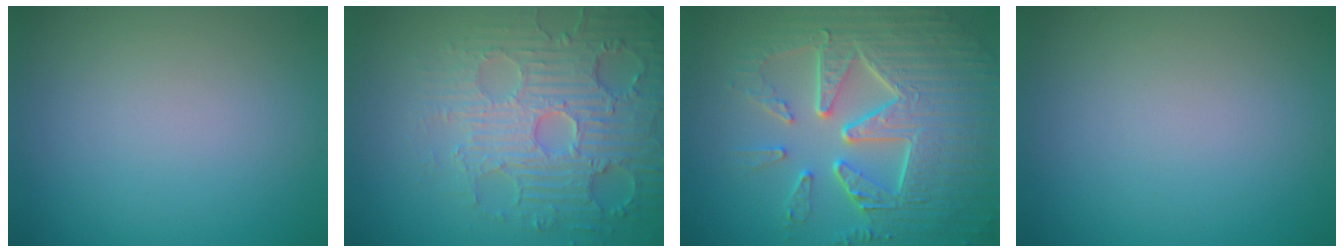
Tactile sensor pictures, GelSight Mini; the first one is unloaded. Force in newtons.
{"total": 6.2, "press": 5.5, "slide": 2.8}
{"total": 9.7, "press": 6.5, "slide": 7.1}
{"total": 0.0}